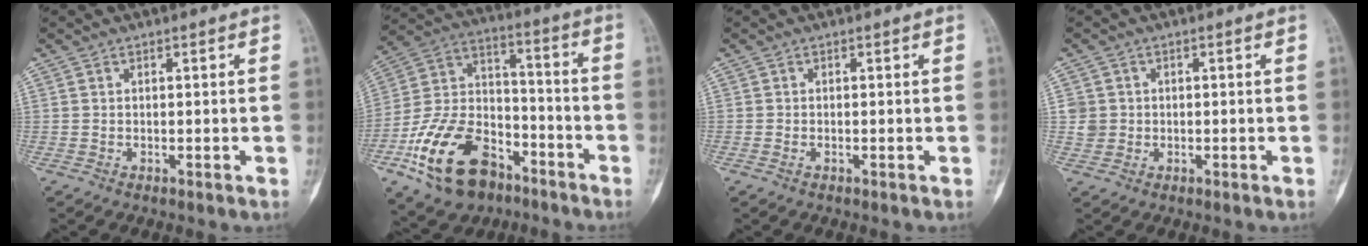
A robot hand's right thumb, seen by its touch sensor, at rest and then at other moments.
{"total": 20.8, "force": [-10.9, 12.5, 12.5], "torque": [-0.215, 0.073, -0.192]}
{"total": 0.6, "force": [-0.2, 0.4, 0.3], "torque": [-0.003, 0.000, -0.006]}
{"total": 3.0, "force": [0.1, 2.9, 0.6], "torque": [0.012, 0.006, 0.003]}